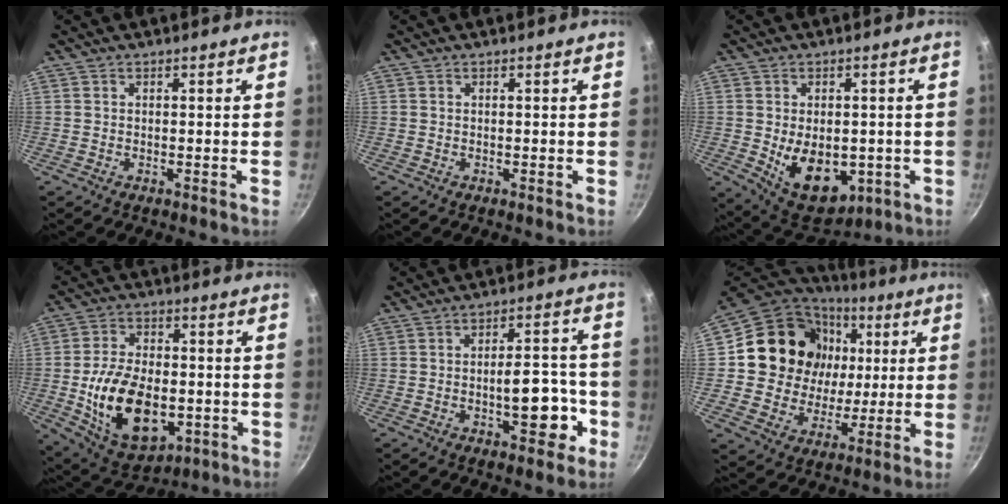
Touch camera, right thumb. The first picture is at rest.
{"total": 0.0}
{"total": 13.4, "force": [-2.2, 8.8, 9.9], "torque": [-0.112, -0.014, -0.008]}
{"total": 18.6, "force": [-3.2, 11.5, 14.3], "torque": [-0.234, 0.008, -0.039]}
{"total": 10.6, "force": [-3.4, 4.9, 8.7], "torque": [-0.082, 0.032, -0.045]}
{"total": 20.4, "force": [4.1, 18.0, 8.8], "torque": [-0.147, 0.009, 0.073]}